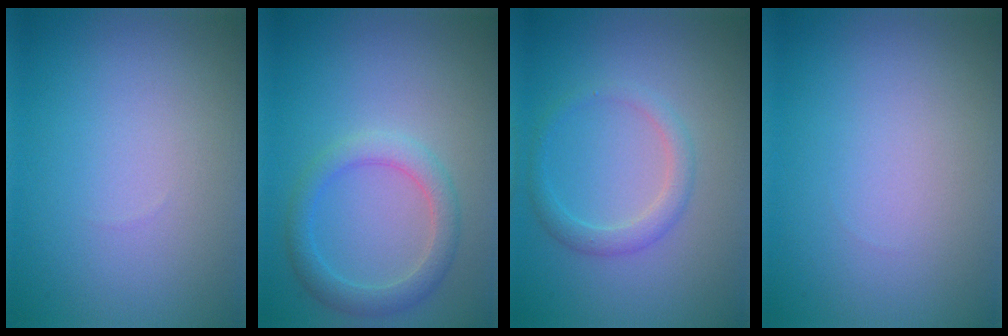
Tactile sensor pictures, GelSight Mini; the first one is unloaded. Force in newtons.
{"total": 2.9, "press": 2.9, "slide": 0.1}
{"total": 2.0, "press": 2.0, "slide": 0.0}
{"total": 0.0}